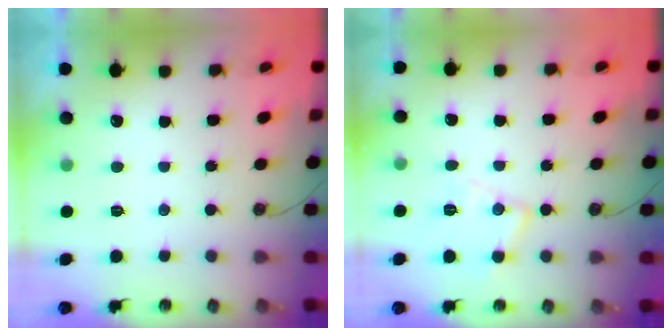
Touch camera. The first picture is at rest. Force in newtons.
{"total": 10.3, "press": 10.3, "slide": 0.2}